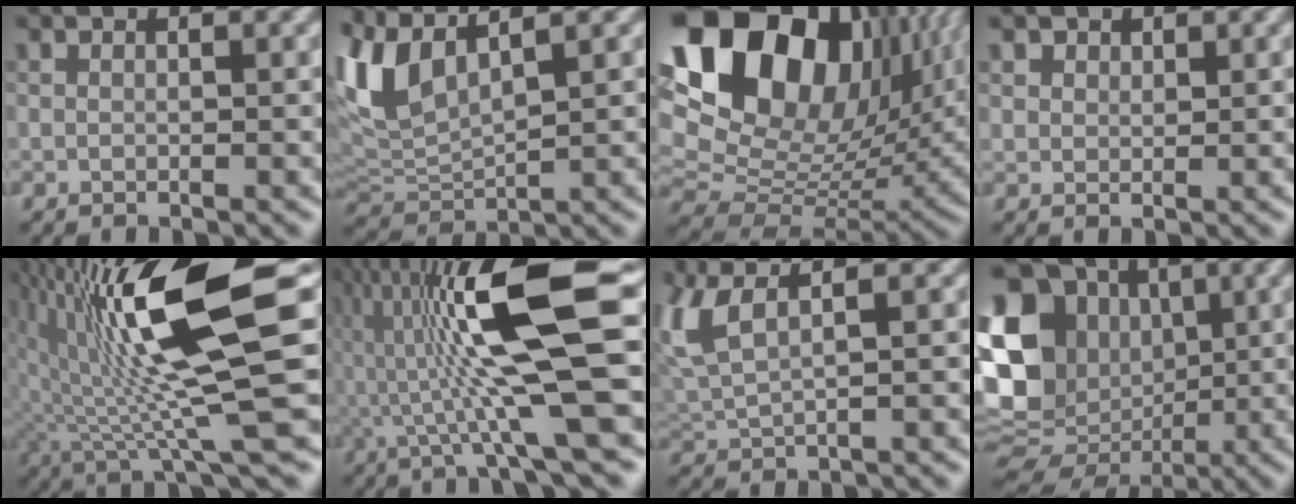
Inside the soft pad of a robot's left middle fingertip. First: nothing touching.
{"total": 5.4, "force": [1.8, 2.4, 4.5], "torque": [-0.127, 0.014, 0.045]}
{"total": 17.8, "force": [6.4, 11.7, 11.8], "torque": [-0.243, 0.035, 0.125]}
{"total": 2.0, "force": [1.4, 1.4, 0.3], "torque": [-0.028, -0.001, 0.037]}
{"total": 13.3, "force": [3.0, 2.8, 12.6], "torque": [-0.224, 0.000, 0.061]}
{"total": 11.4, "force": [-0.1, 1.6, 11.3], "torque": [-0.205, 0.022, 0.002]}
{"total": 4.6, "force": [1.6, 1.7, 4.0], "torque": [-0.119, 0.018, 0.037]}
{"total": 14.1, "force": [-0.7, 11.7, 7.8], "torque": [-0.172, 0.005, -0.006]}